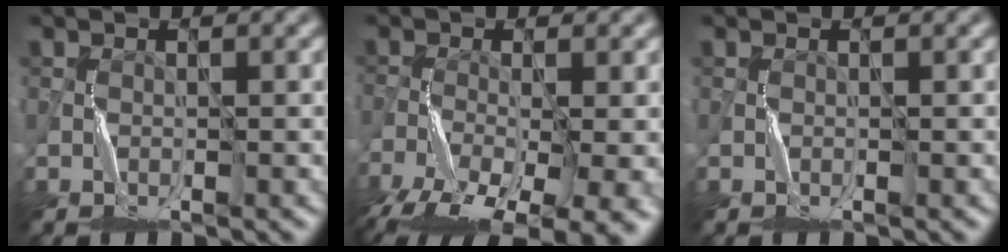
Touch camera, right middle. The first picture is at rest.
{"total": 10.3, "force": [-6.6, 3.6, 7.0], "torque": [-0.136, -0.034, -0.100]}
{"total": 0.0}